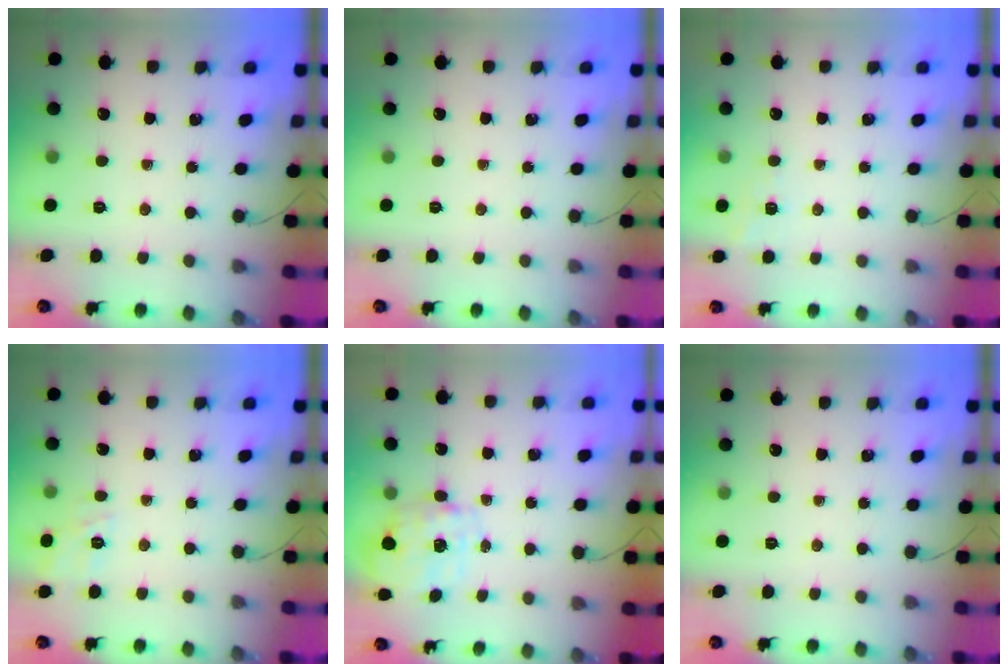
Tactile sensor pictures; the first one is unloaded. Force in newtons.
{"total": 0.0}
{"total": 7.4, "press": 7.2, "slide": 1.6}
{"total": 10.1, "press": 10.0, "slide": 1.5}
{"total": 2.8, "press": 2.7, "slide": 0.9}
{"total": 0.0}